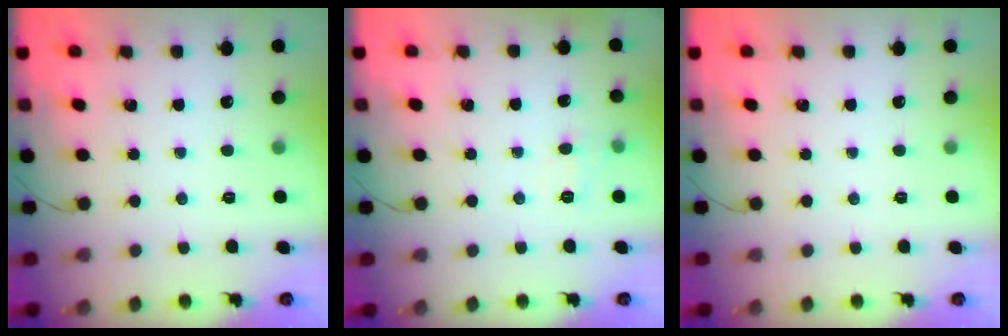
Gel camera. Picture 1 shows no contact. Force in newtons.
{"total": 5.8, "press": 5.7, "slide": 1.4}
{"total": 0.0}